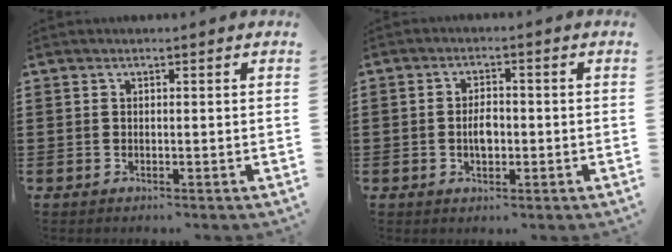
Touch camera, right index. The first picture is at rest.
{"total": 3.3, "force": [-0.5, 1.6, 2.9], "torque": [-0.047, 0.000, -0.010]}